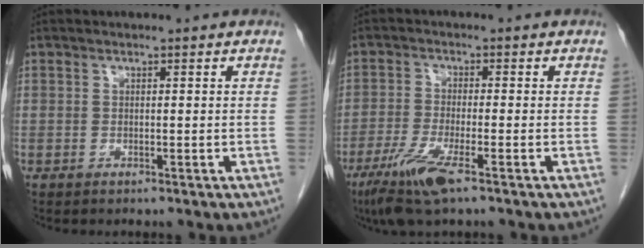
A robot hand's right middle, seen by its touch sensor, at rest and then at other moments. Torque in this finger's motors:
{"motor_torque": [1.34, -0.80, 0.49, 0.13]}